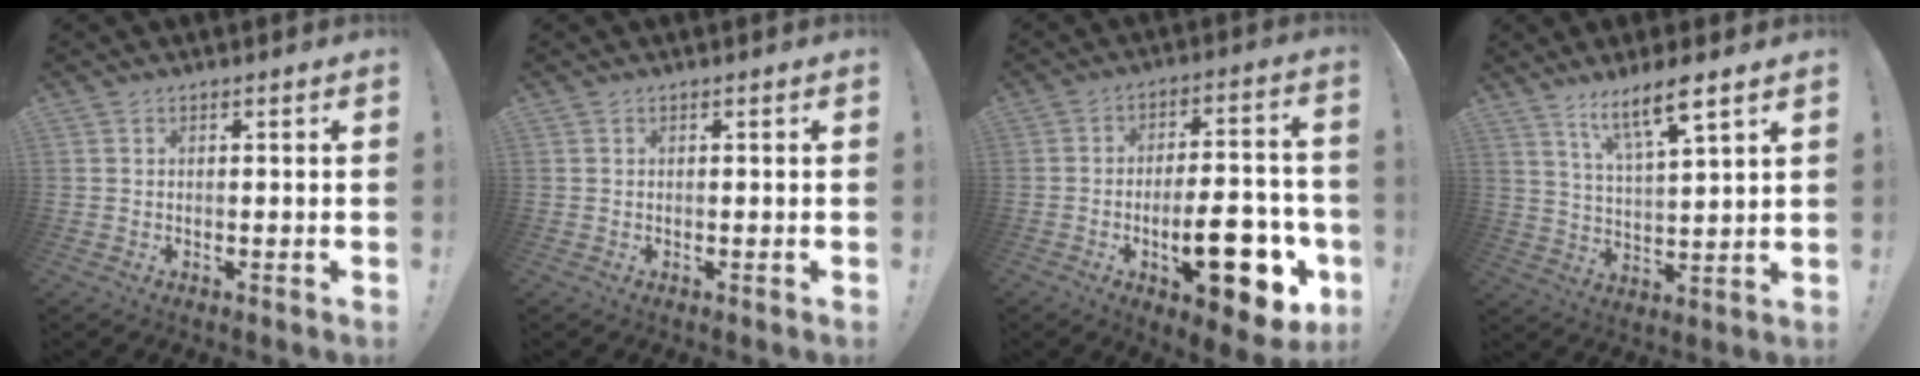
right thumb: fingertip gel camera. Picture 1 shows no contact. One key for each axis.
{"total": 0.0}
{"total": 18.9, "fx": -6.9, "fy": 7.2, "fz": 16.1, "tx": -0.214, "ty": 0.037, "tz": -0.097}
{"total": 11.2, "fx": 7.8, "fy": 1.5, "fz": 7.9, "tx": -0.129, "ty": -0.042, "tz": 0.127}